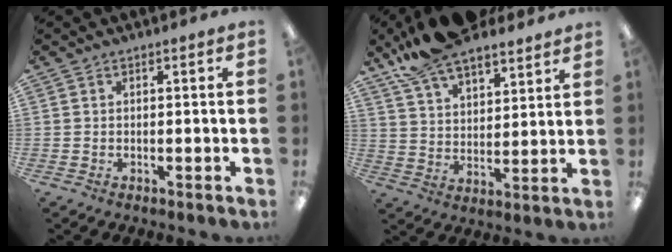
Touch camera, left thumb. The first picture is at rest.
{"total": 13.2, "force": [11.2, 4.4, 5.4], "torque": [-0.115, -0.059, 0.208]}